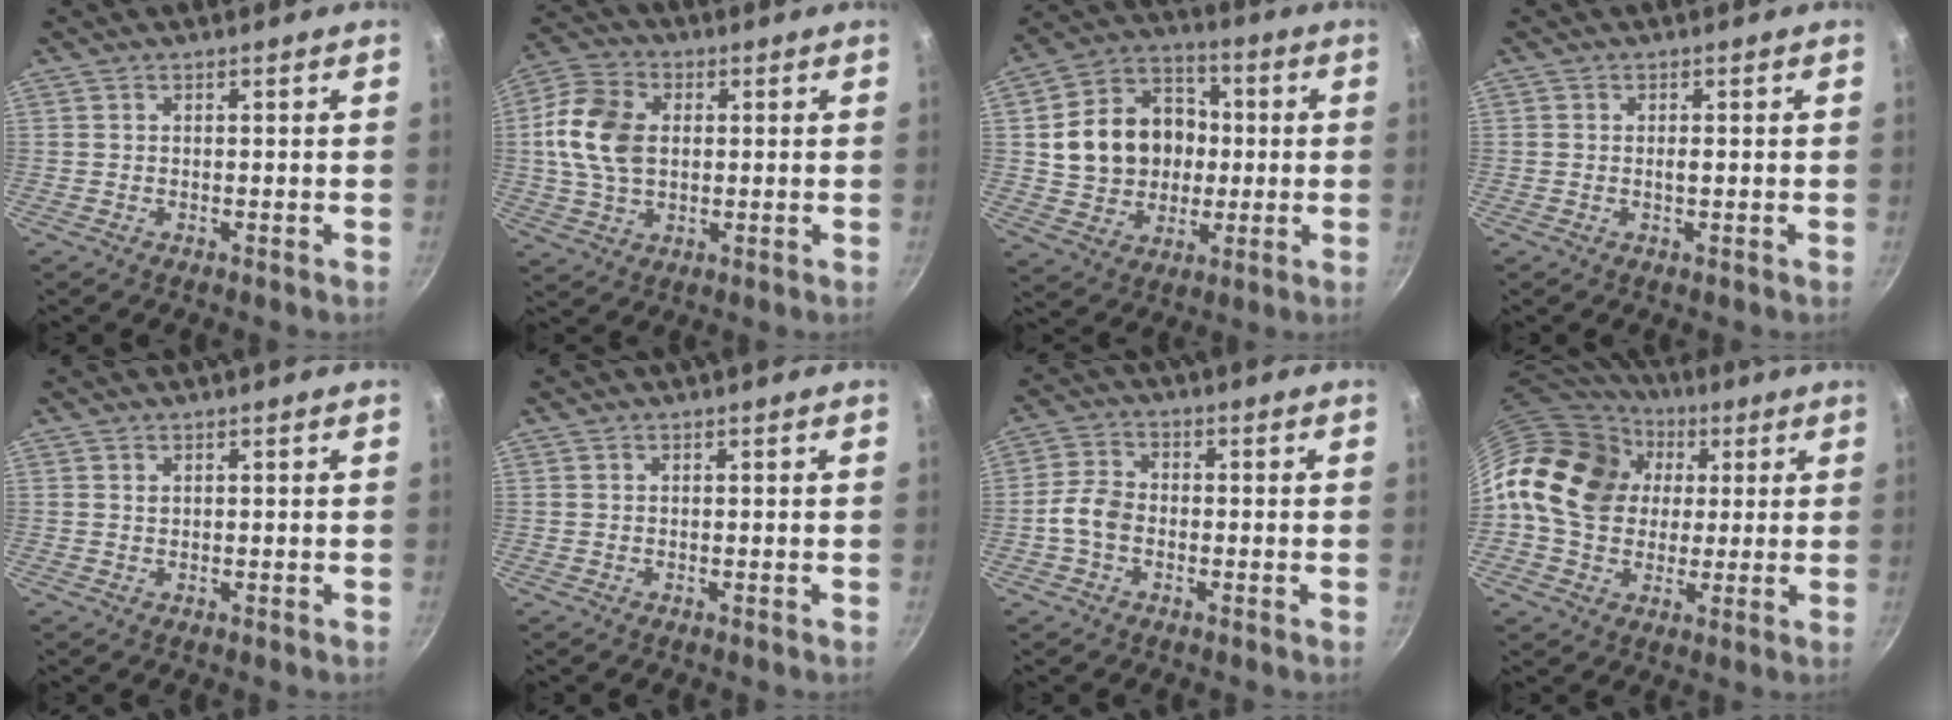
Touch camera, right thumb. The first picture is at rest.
{"total": 12.7, "force": [1.3, 8.8, 9.0], "torque": [-0.158, 0.011, 0.015]}
{"total": 17.1, "force": [0.8, 14.3, 9.4], "torque": [-0.130, 0.030, 0.017]}
{"total": 0.9, "force": [0.0, 0.4, 0.9], "torque": [-0.015, 0.001, -0.002]}
{"total": 0.5, "force": [0.3, 0.4, 0.2], "torque": [-0.002, -0.001, 0.006]}
{"total": 0.0}
{"total": 5.3, "force": [-1.5, 3.8, 3.3], "torque": [-0.060, 0.022, -0.040]}
{"total": 20.7, "force": [3.4, 16.4, 12.2], "torque": [-0.193, 0.029, 0.050]}